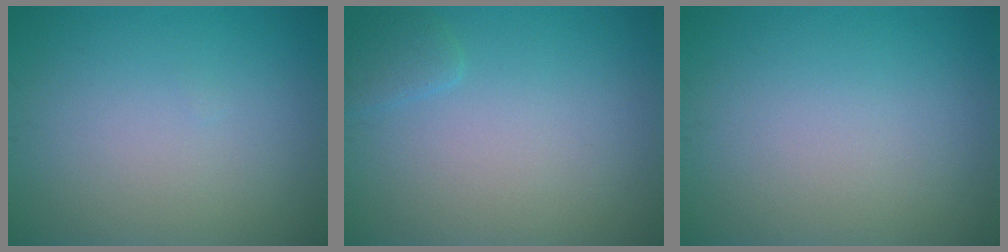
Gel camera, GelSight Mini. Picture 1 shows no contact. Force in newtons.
{"total": 1.0, "press": 1.0, "slide": 0.1}
{"total": 0.0}